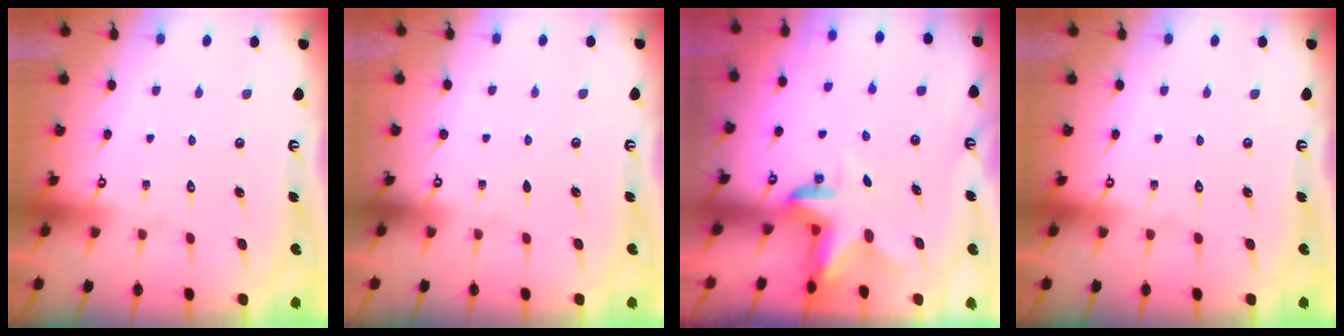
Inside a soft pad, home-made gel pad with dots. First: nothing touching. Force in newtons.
{"total": 0.0}
{"total": 3.0, "press": 2.9, "slide": 0.5}
{"total": 0.0}